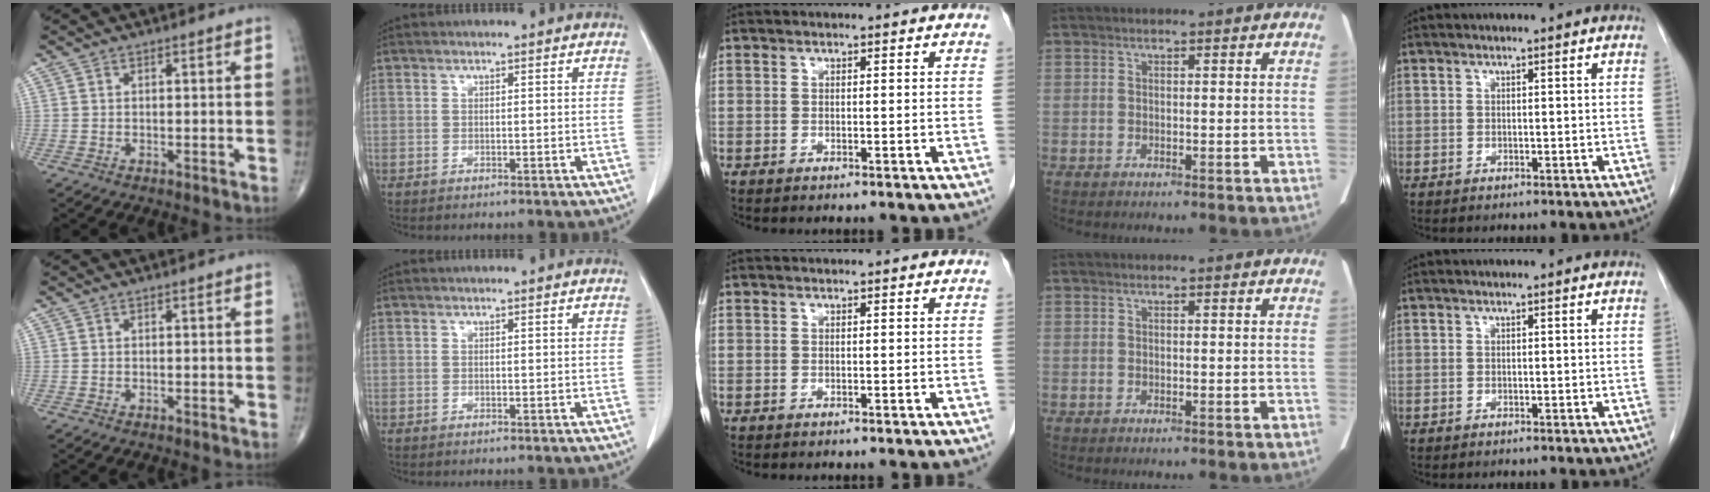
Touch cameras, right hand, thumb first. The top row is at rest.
{}